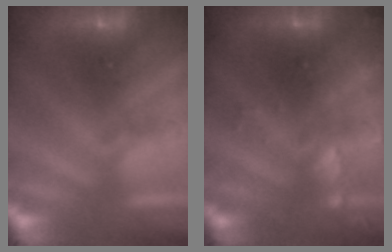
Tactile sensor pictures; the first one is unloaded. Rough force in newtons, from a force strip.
{"total": 3.1}